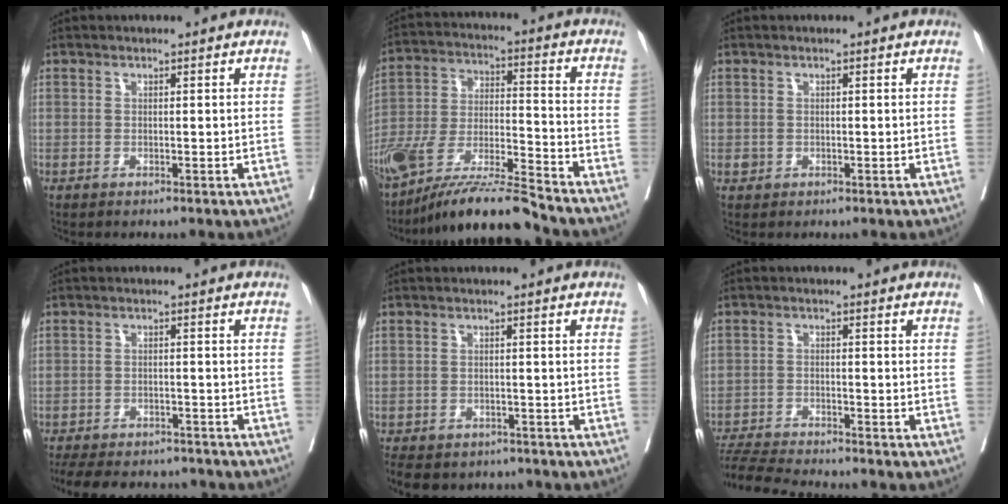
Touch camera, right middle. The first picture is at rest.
{"total": 15.3, "force": [-13.1, 0.3, 7.9], "torque": [-0.155, -0.003, -0.239]}
{"total": 0.8, "force": [-0.2, 0.7, 0.3], "torque": [-0.005, 0.002, 0.000]}
{"total": 15.4, "force": [-13.6, 4.8, 5.5], "torque": [-0.128, -0.006, -0.182]}
{"total": 11.7, "force": [-9.4, 5.8, 3.7], "torque": [-0.088, -0.007, -0.116]}
{"total": 8.0, "force": [-7.7, -0.6, 2.0], "torque": [-0.031, -0.011, -0.133]}